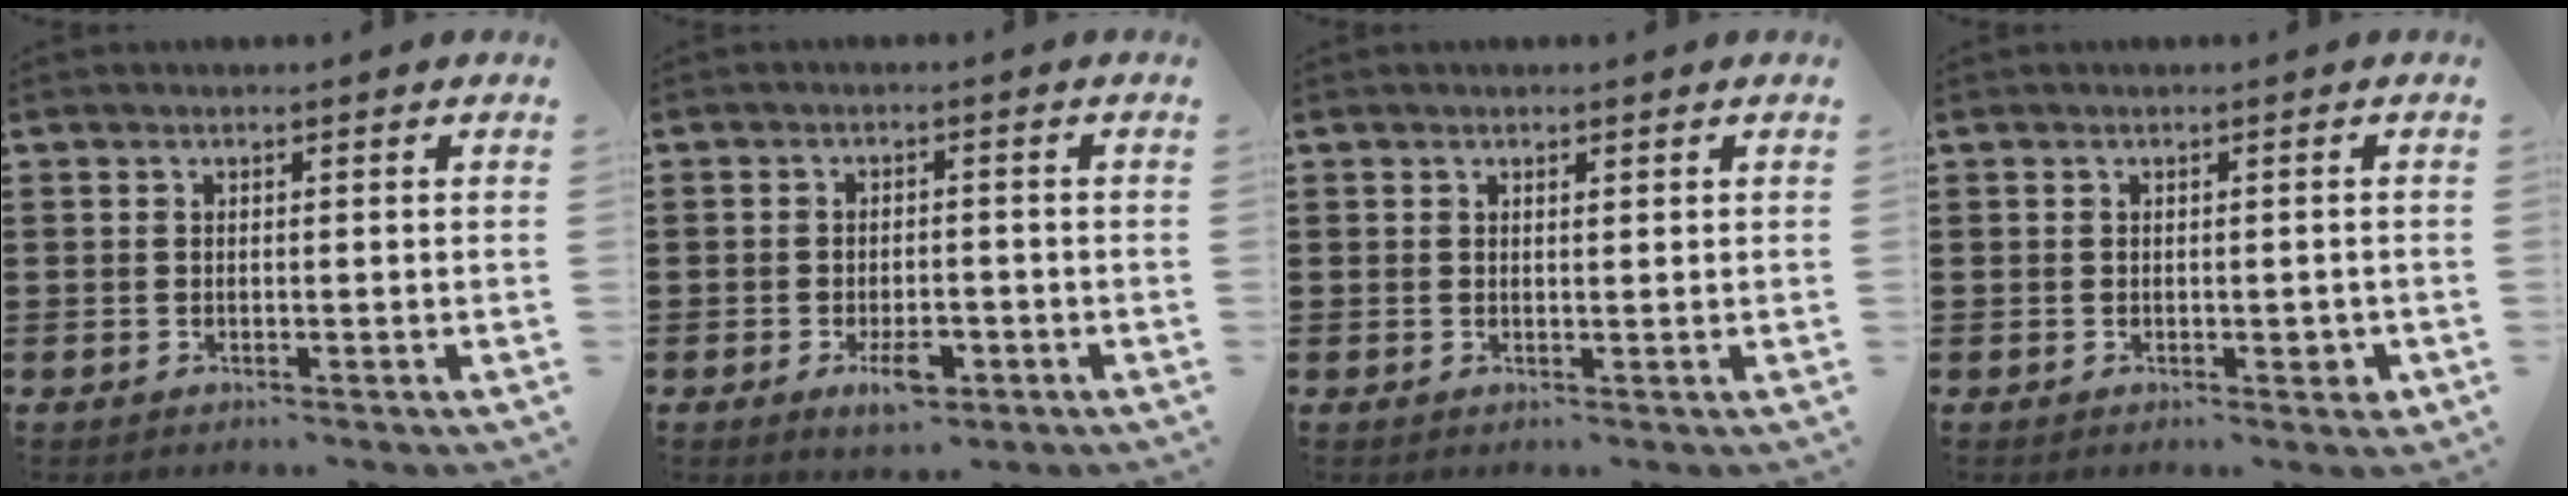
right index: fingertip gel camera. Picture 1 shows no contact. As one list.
[{"total": 4.7, "force": [-2.2, 2.0, 3.6], "torque": [-0.054, 0.001, -0.039]}, {"total": 0.6, "force": [0.4, 0.2, 0.4], "torque": [-0.008, 0.001, 0.008]}, {"total": 1.6, "force": [-0.4, 0.9, 1.3], "torque": [-0.022, 0.001, -0.007]}]